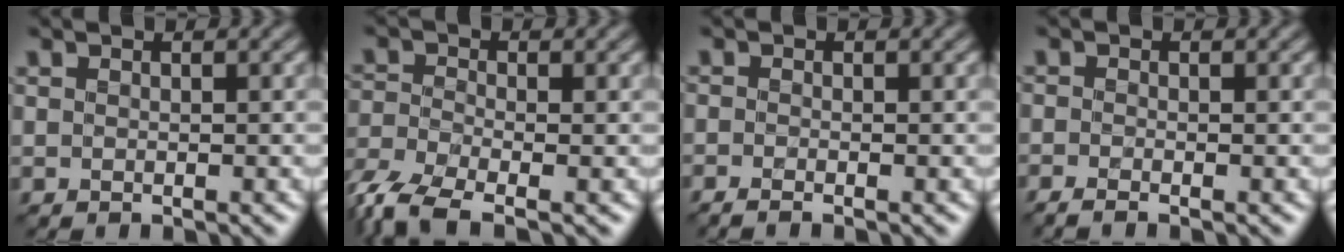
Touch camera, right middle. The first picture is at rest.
{"total": 5.4, "force": [-3.9, 1.8, 3.3], "torque": [-0.078, -0.016, -0.091]}
{"total": 1.1, "force": [-0.9, 0.1, 0.6], "torque": [-0.008, -0.010, -0.020]}
{"total": 1.5, "force": [-1.2, 0.1, 0.8], "torque": [-0.011, -0.011, -0.025]}